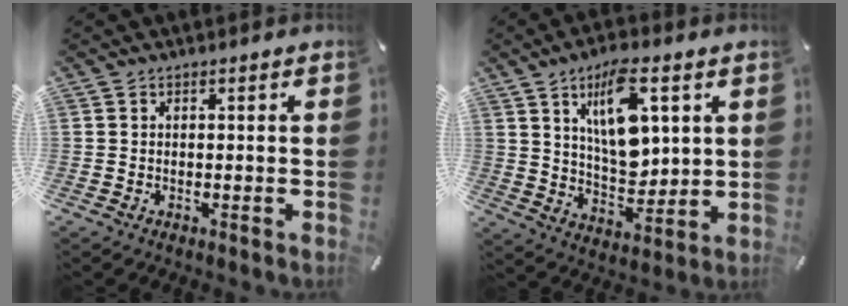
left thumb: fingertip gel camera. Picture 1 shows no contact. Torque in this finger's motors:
{"motor_torque": [1.58, 1.52, 1.46, -1.32, 0.15]}